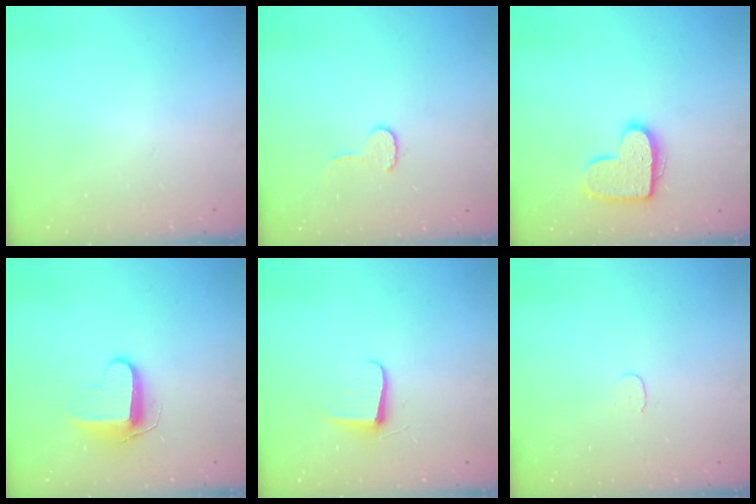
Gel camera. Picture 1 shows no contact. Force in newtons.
{"total": 6.4, "press": 6.4, "slide": 0.6}
{"total": 13.5, "press": 13.5, "slide": 0.7}
{"total": 9.8, "press": 9.7, "slide": 1.1}
{"total": 6.2, "press": 6.2, "slide": 0.7}
{"total": 3.9, "press": 3.9, "slide": 0.3}